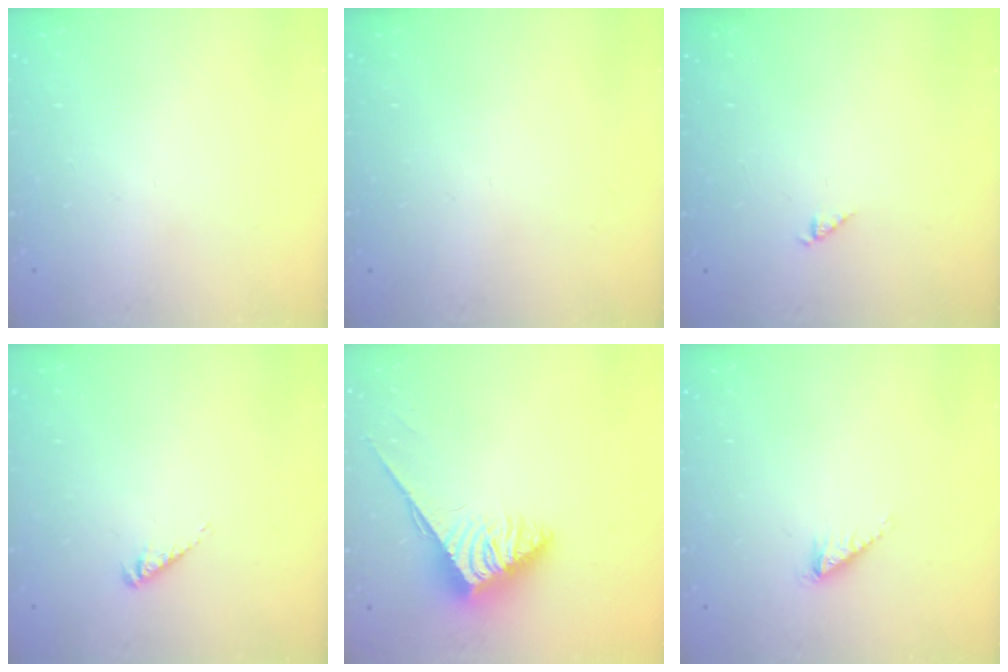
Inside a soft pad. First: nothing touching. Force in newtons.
{"total": 0.0}
{"total": 0.7, "press": 0.7, "slide": 0.2}
{"total": 2.7, "press": 2.7, "slide": 0.6}
{"total": 3.7, "press": 3.6, "slide": 0.6}
{"total": 0.8, "press": 0.7, "slide": 0.1}